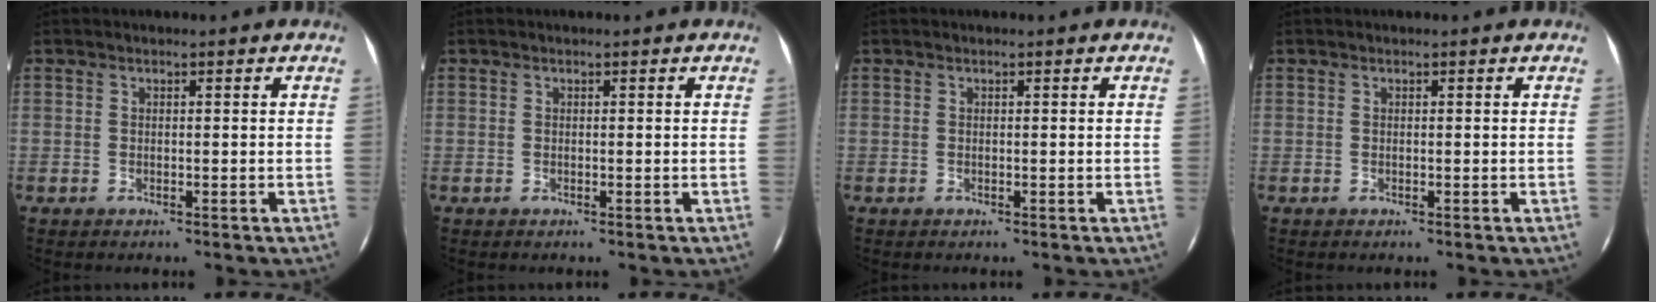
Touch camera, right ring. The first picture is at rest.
{"total": 0.0}
{"total": 0.0}
{"total": 0.0}